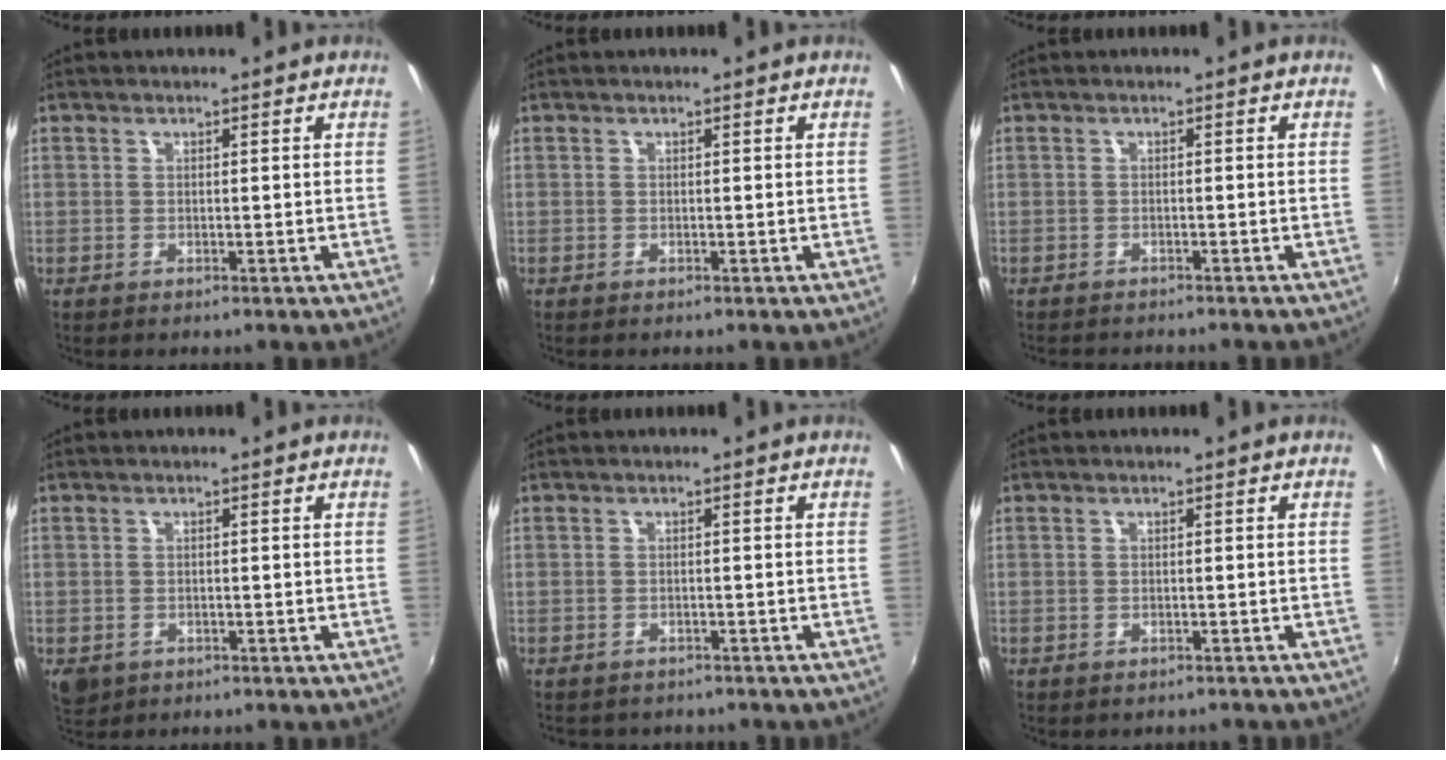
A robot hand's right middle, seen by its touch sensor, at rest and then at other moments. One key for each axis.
{"total": 0.0}
{"total": 3.3, "fx": -3.1, "fy": 0.6, "fz": 0.9, "tx": -0.027, "ty": -0.012, "tz": -0.047}
{"total": 4.0, "fx": -1.6, "fy": 3.1, "fz": 2.1, "tx": -0.044, "ty": -0.011, "tz": -0.020}
{"total": 3.6, "fx": -3.1, "fy": 1.6, "fz": 1.0, "tx": -0.022, "ty": -0.012, "tz": -0.039}
{"total": 1.6, "fx": -1.3, "fy": 0.8, "fz": 0.5, "tx": -0.011, "ty": -0.007, "tz": -0.015}